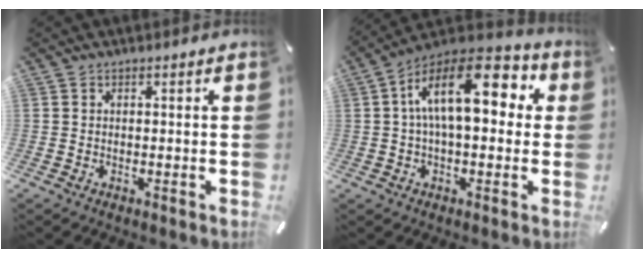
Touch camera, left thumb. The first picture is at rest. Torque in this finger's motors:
{"motor_torque": [0.60, 0.92, 2.45, -0.33, 0.67]}